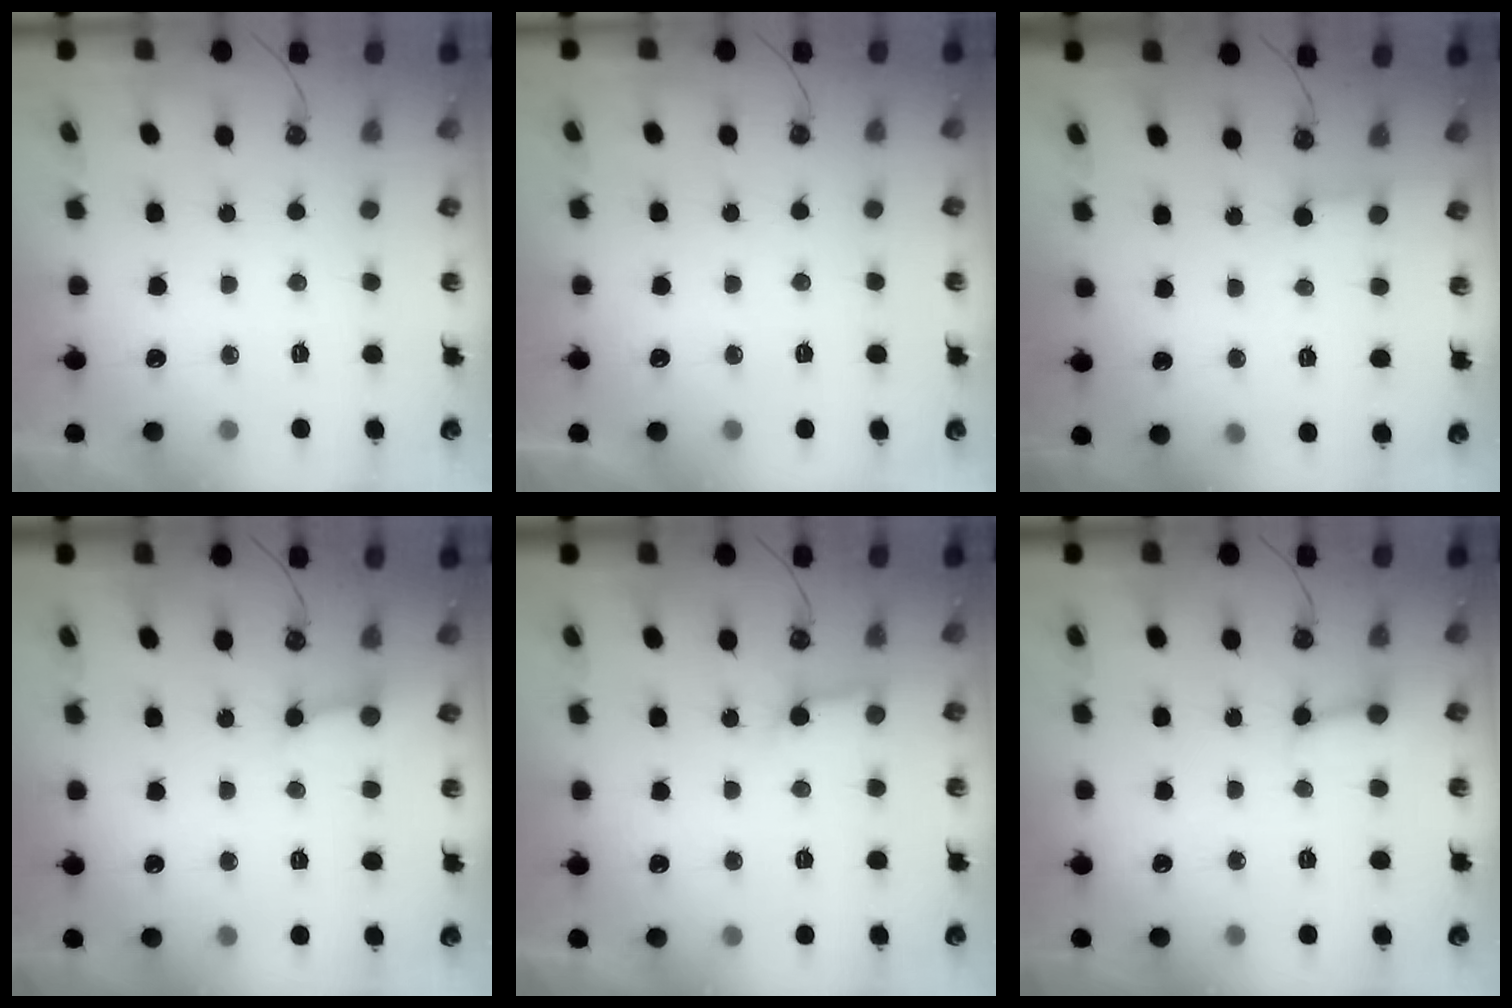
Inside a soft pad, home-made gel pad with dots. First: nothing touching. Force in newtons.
{"total": 0.0}
{"total": 2.7, "press": 2.7, "slide": 0.2}
{"total": 2.6, "press": 2.5, "slide": 0.4}
{"total": 6.3, "press": 6.3, "slide": 0.7}
{"total": 3.2, "press": 3.2, "slide": 0.3}